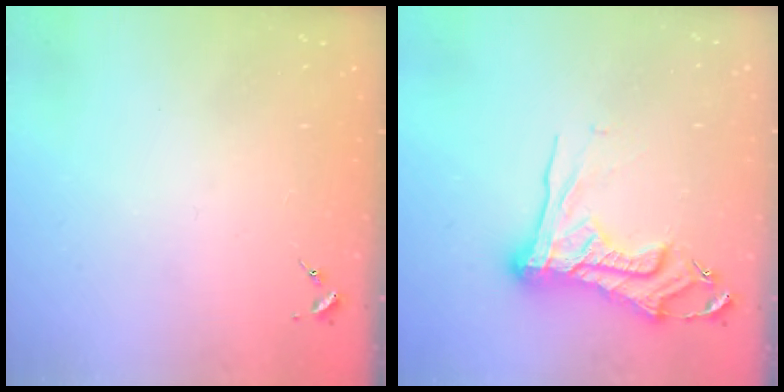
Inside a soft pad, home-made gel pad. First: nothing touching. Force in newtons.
{"total": 15.8, "press": 15.7, "slide": 1.5}